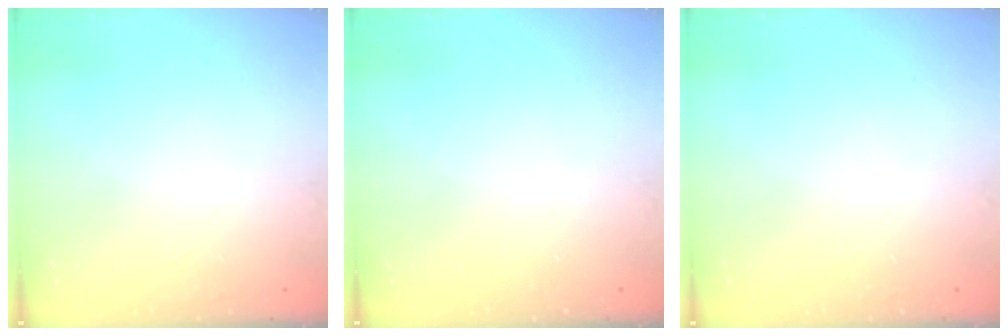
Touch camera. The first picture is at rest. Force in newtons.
{"total": 0.0}
{"total": 0.0}